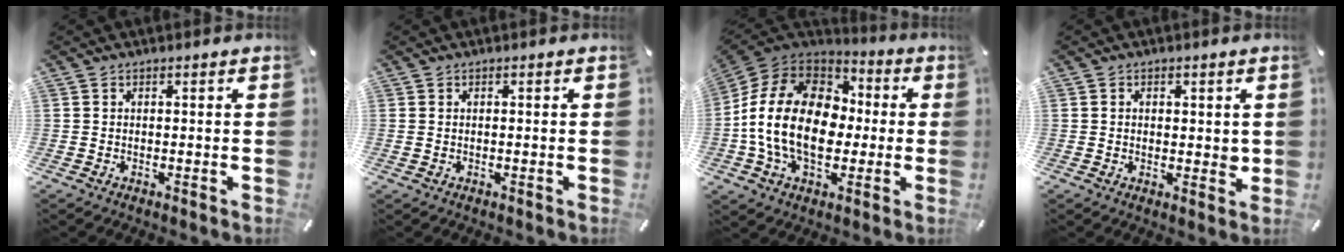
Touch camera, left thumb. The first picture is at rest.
{"total": 0.5, "force": [0.0, 0.2, 0.5], "torque": [-0.010, 0.001, -0.001]}
{"total": 20.8, "force": [-2.2, 15.1, 14.0], "torque": [-0.283, 0.027, -0.034]}
{"total": 2.7, "force": [0.4, 2.1, 1.6], "torque": [-0.006, -0.005, 0.003]}